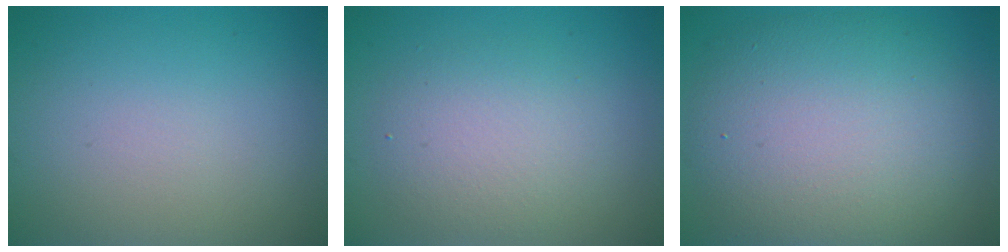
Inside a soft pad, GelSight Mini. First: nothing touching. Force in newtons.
{"total": 3.5, "press": 3.5, "slide": 0.2}
{"total": 10.0, "press": 10.0, "slide": 0.6}